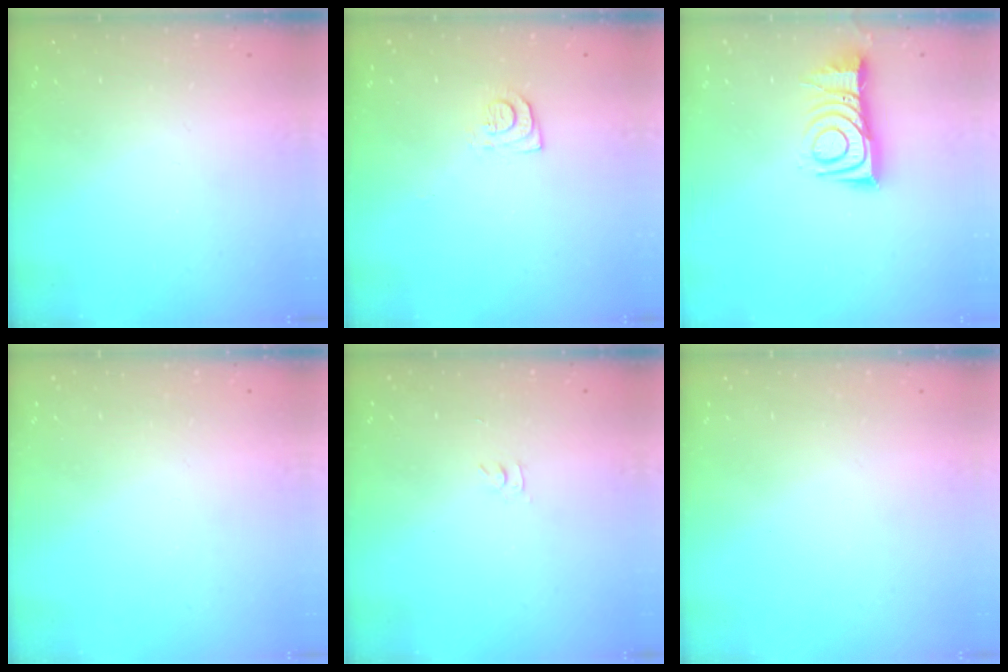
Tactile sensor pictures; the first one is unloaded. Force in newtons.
{"total": 6.8, "press": 6.7, "slide": 0.7}
{"total": 10.1, "press": 10.0, "slide": 0.9}
{"total": 1.8, "press": 1.8, "slide": 0.4}
{"total": 2.8, "press": 2.8, "slide": 0.4}
{"total": 1.7, "press": 1.6, "slide": 0.1}